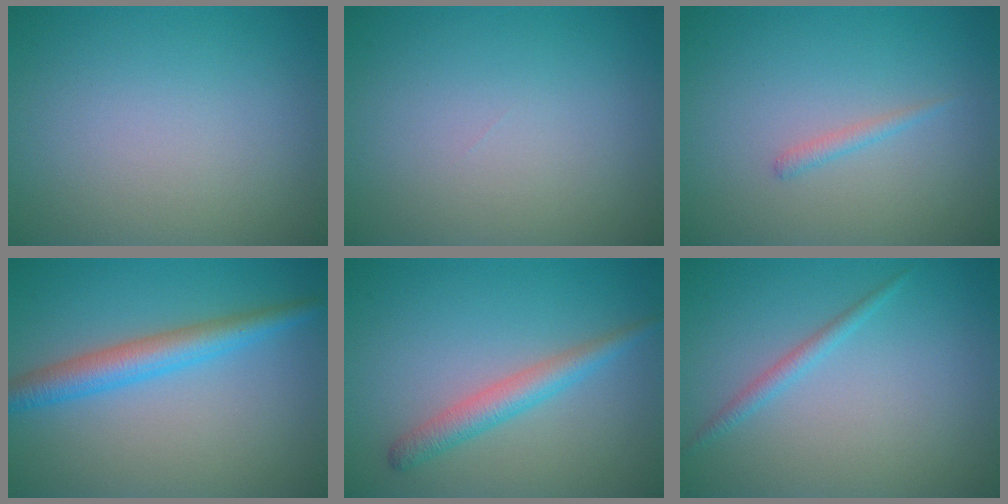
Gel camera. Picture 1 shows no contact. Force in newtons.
{"total": 0.0}
{"total": 0.8, "press": 0.8, "slide": 0.1}
{"total": 3.9, "press": 3.9, "slide": 0.2}
{"total": 2.8, "press": 2.8, "slide": 0.0}
{"total": 1.3, "press": 1.3, "slide": 0.1}